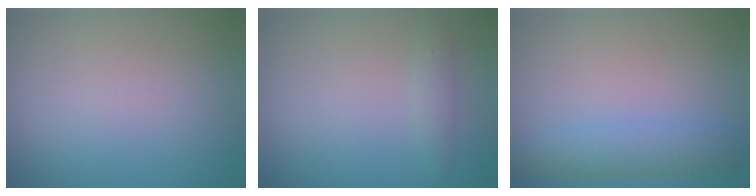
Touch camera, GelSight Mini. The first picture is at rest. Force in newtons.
{"total": 1.1, "press": 1.1, "slide": 0.0}
{"total": 2.8, "press": 2.8, "slide": 0.0}